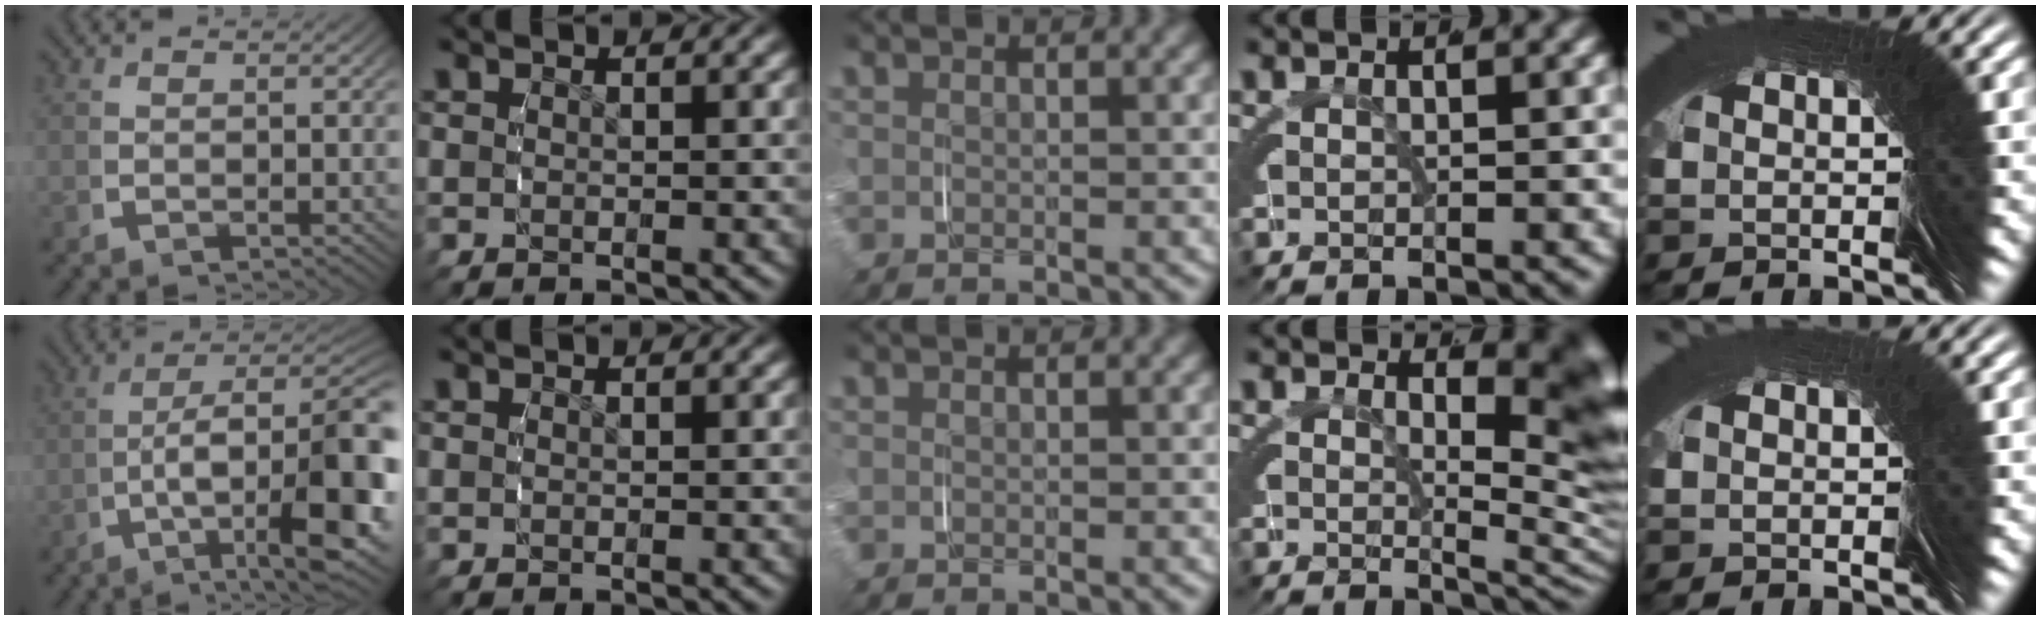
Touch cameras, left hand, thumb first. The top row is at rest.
{"thumb": {"total": 12.5, "force": [-2.0, 6.2, 10.7], "torque": [-0.187, -0.055, -0.011]}, "ring": {"total": 7.3, "force": [0.6, 2.2, 6.9], "torque": [-0.043, -0.002, 0.009]}, "little": {"total": 0.8, "force": [0.3, -0.2, -0.8], "torque": [0.013, 0.005, 0.003]}}